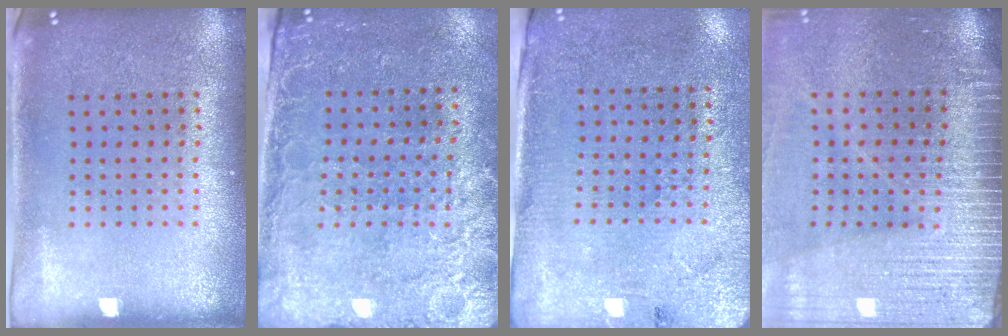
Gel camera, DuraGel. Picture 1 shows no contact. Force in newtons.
{"total": 2.7, "press": 2.4, "slide": 1.2}
{"total": 2.7, "press": 2.4, "slide": 1.3}
{"total": 4.2, "press": 3.6, "slide": 2.1}